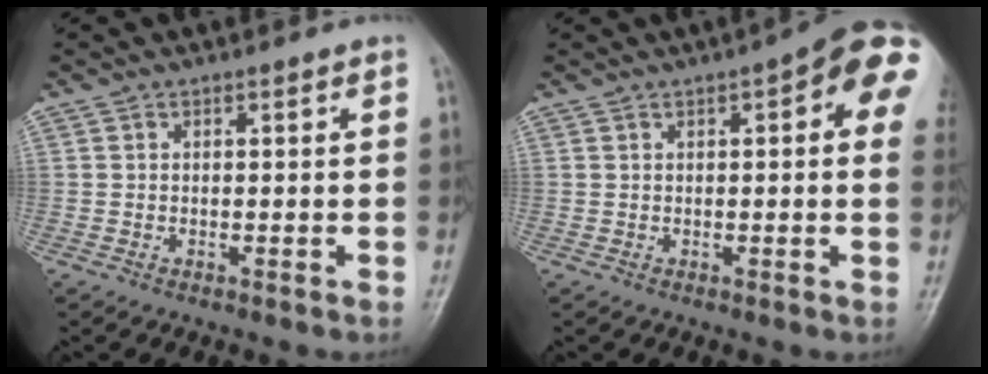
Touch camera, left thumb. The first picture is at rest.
{"total": 11.6, "force": [3.5, 3.5, 10.5], "torque": [-0.108, 0.009, 0.029]}